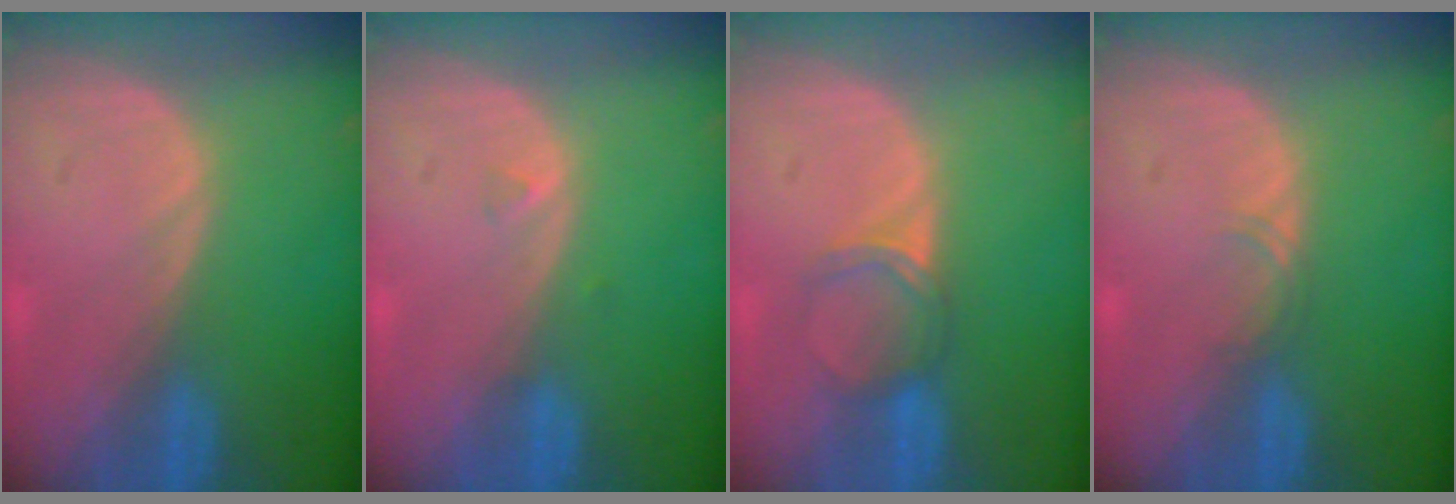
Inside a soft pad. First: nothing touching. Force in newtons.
{"total": 0.7, "press": 0.7, "slide": 0.2}
{"total": 3.4, "press": 3.0, "slide": 1.6}
{"total": 1.1, "press": 1.1, "slide": 0.1}